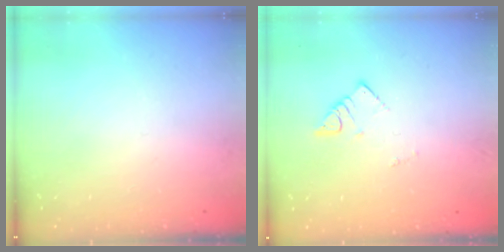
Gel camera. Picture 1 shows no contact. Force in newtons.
{"total": 2.7, "press": 2.7, "slide": 0.1}